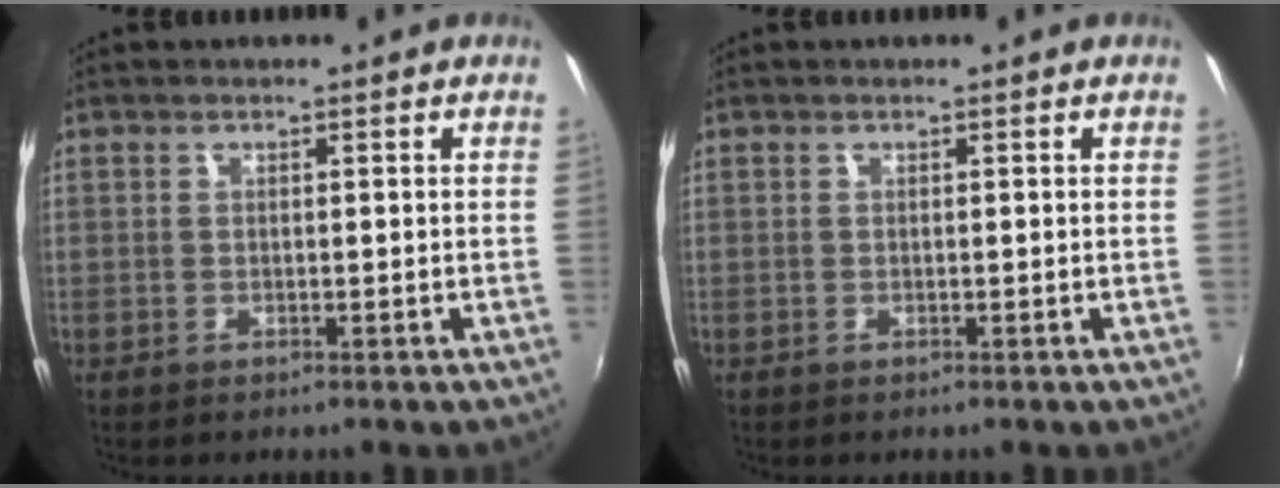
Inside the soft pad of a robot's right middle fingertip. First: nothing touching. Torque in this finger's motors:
{"motor_torque": [0.24, -0.17, 0.06, 0.02]}